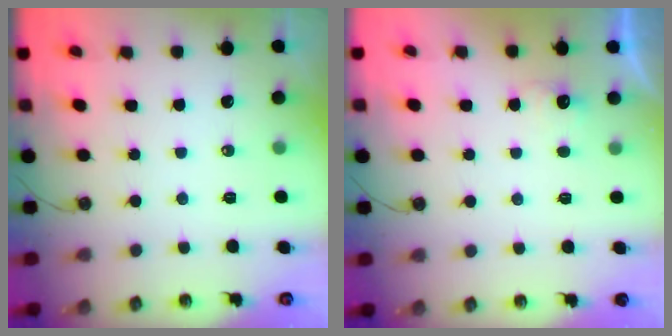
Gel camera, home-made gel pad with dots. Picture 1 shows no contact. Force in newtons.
{"total": 4.9, "press": 4.8, "slide": 0.8}